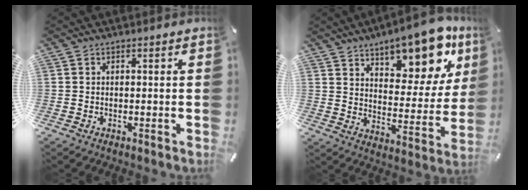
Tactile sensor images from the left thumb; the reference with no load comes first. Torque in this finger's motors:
{"motor_torque": [1.45, 0.20, 0.58, -0.25, 0.17]}